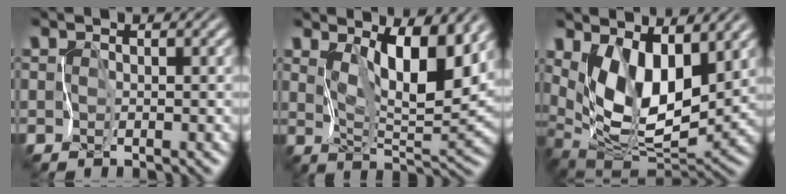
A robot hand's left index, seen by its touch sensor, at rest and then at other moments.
{"total": 6.8, "force": [3.4, 2.1, 5.5], "torque": [-0.091, -0.014, 0.058]}
{"total": 8.9, "force": [2.9, 4.4, 7.2], "torque": [-0.131, -0.017, 0.049]}